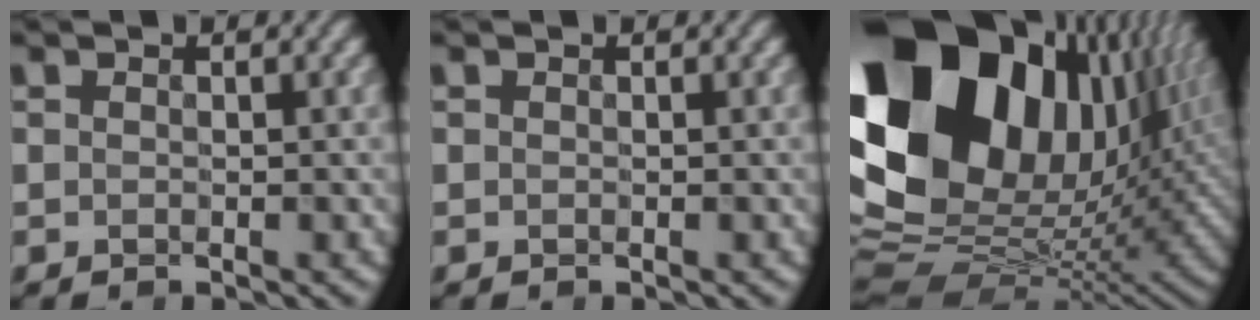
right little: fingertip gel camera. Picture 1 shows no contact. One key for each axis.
{"total": 0.0}
{"total": 20.4, "fx": 5.7, "fy": 13.9, "fz": 13.7, "tx": -0.283, "ty": 0.017, "tz": 0.103}